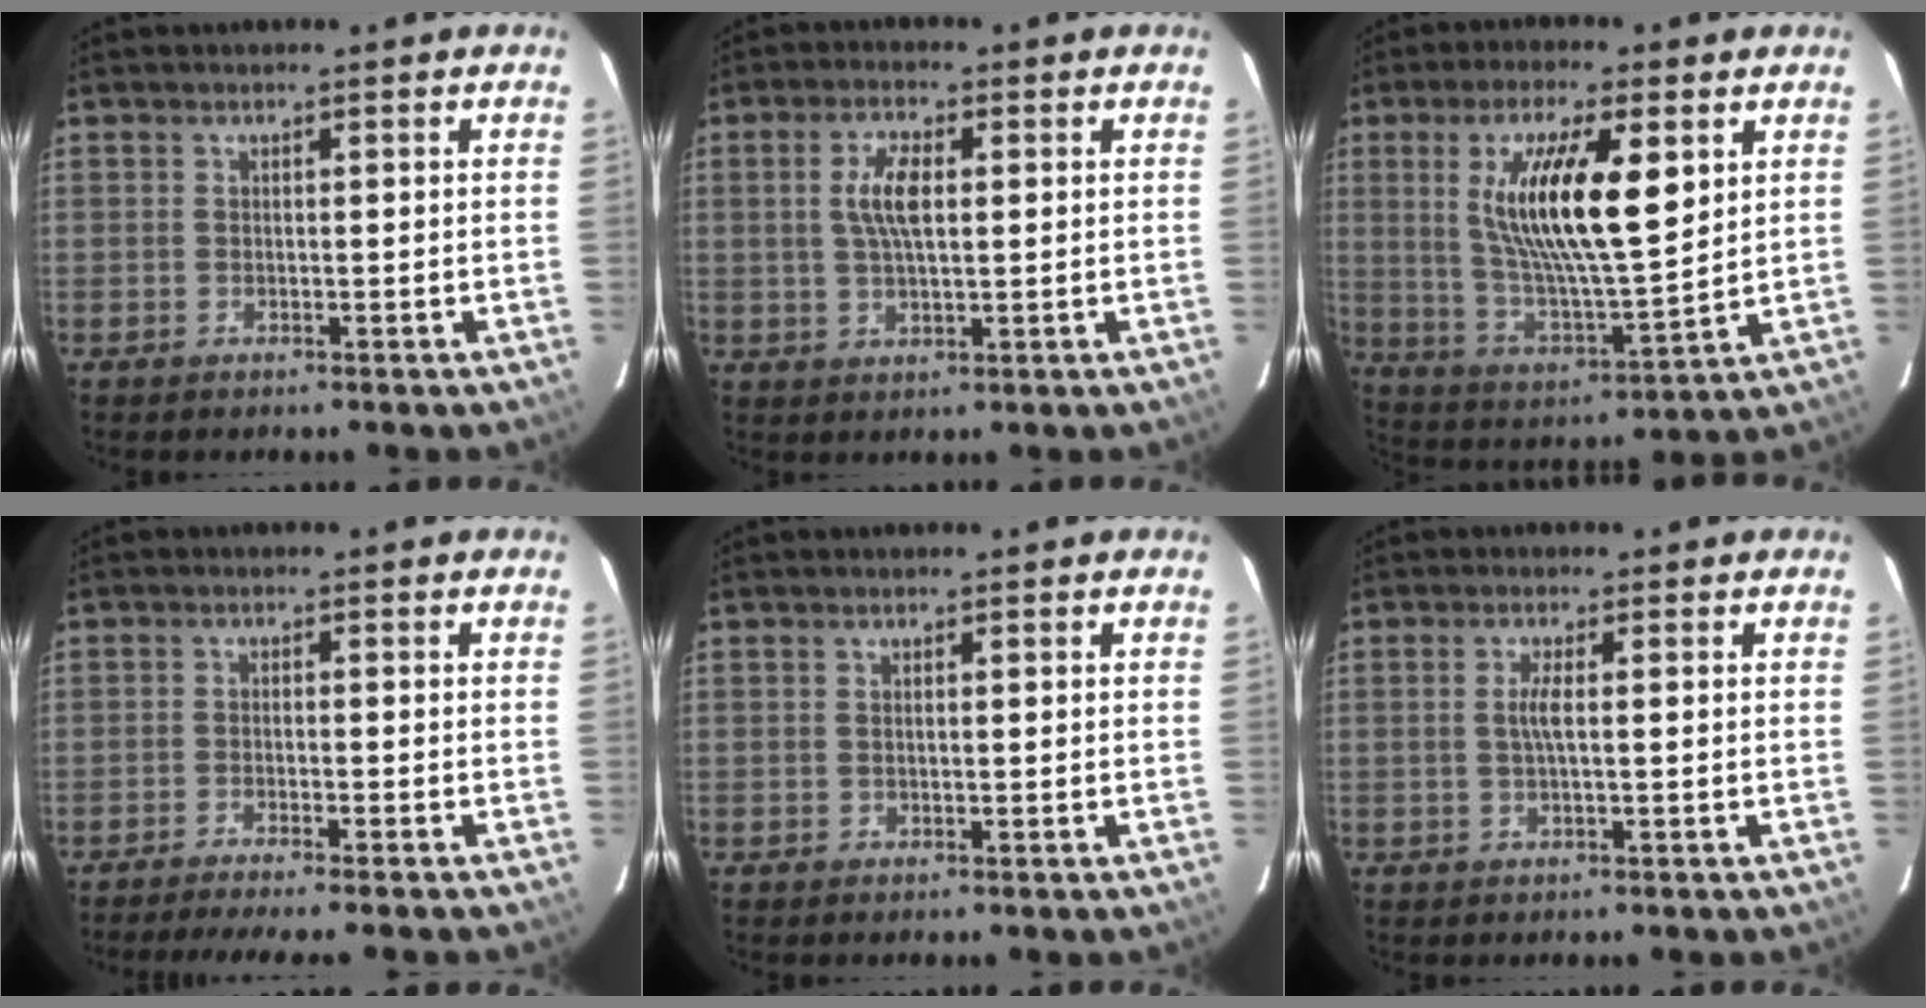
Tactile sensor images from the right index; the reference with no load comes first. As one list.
[{"total": 6.0, "force": [1.1, 2.2, 5.5], "torque": [-0.106, 0.007, 0.021]}, {"total": 17.3, "force": [5.4, 4.2, 15.9], "torque": [-0.294, -0.003, 0.104]}, {"total": 7.8, "force": [-6.9, -0.9, 3.5], "torque": [-0.072, -0.015, -0.107]}, {"total": 0.0}, {"total": 2.3, "force": [0.1, 0.0, 2.3], "torque": [-0.046, 0.001, -0.001]}]